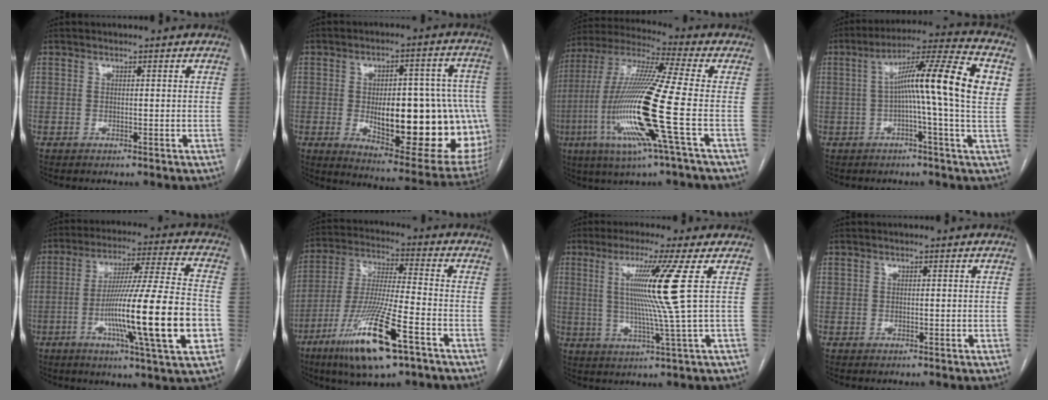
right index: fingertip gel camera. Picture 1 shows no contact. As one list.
[{"total": 26.2, "force": [-3.7, 9.1, 24.3], "torque": [-0.253, 0.013, -0.020]}, {"total": 19.4, "force": [-4.9, -0.4, 18.8], "torque": [-0.403, -0.019, -0.106]}, {"total": 15.8, "force": [2.1, -0.4, 15.6], "torque": [-0.251, 0.030, 0.023]}, {"total": 21.5, "force": [-5.2, 0.1, 20.8], "torque": [-0.325, -0.013, -0.089]}, {"total": 16.8, "force": [-8.9, 1.6, 14.1], "torque": [-0.297, -0.037, -0.159]}, {"total": 10.4, "force": [2.5, -3.2, 9.6], "torque": [-0.172, -0.007, 0.055]}, {"total": 0.5, "force": [0.3, 0.4, 0.3], "torque": [0.000, 0.000, 0.005]}]